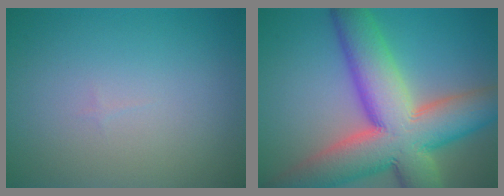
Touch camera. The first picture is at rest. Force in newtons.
{"total": 13.9, "press": 13.8, "slide": 1.1}